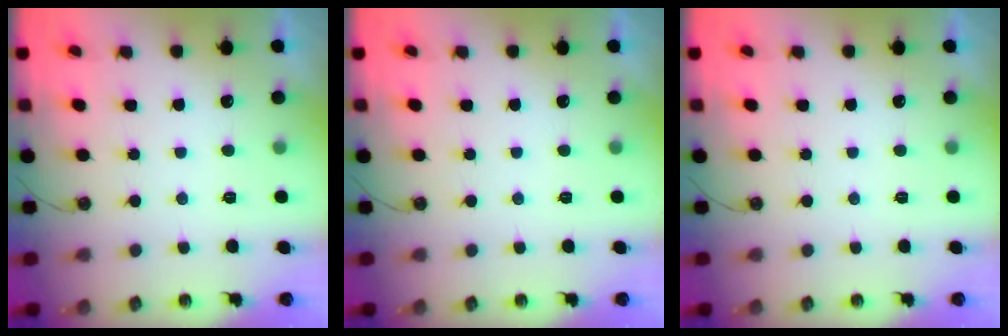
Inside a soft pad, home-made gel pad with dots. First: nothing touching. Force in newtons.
{"total": 0.0}
{"total": 0.0}